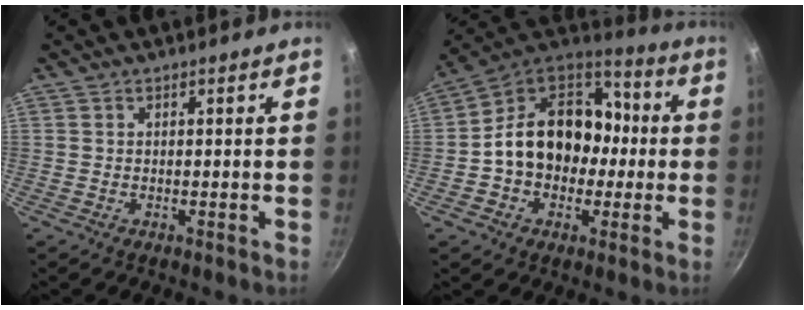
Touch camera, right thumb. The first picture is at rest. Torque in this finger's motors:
{"motor_torque": [2.54, 2.47, 0.99, -0.92, 0.20]}